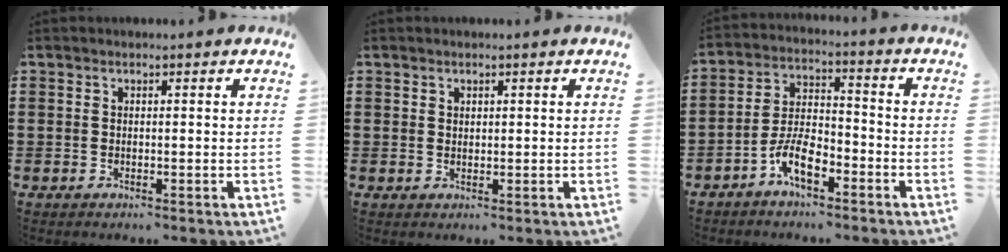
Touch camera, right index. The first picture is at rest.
{"total": 0.9, "force": [0.8, 0.4, 0.1], "torque": [-0.002, 0.001, 0.017]}
{"total": 6.8, "force": [-4.0, 2.8, 4.7], "torque": [-0.111, 0.005, -0.080]}